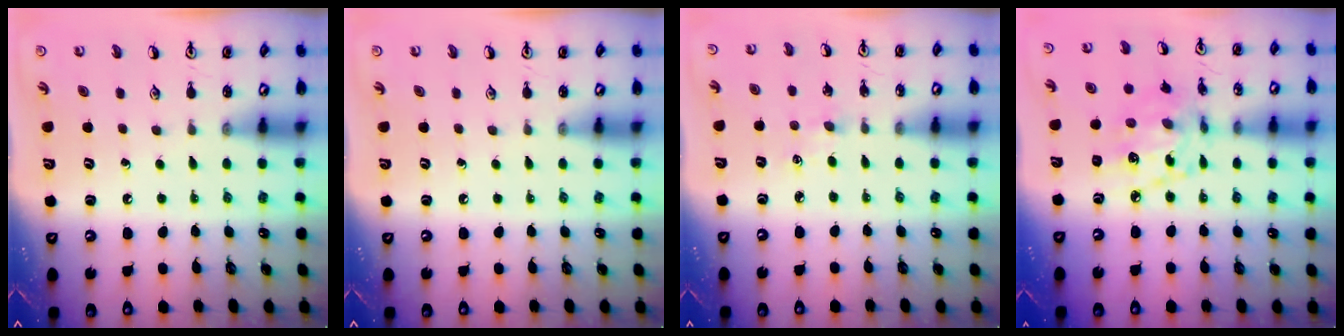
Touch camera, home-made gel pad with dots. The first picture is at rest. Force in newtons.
{"total": 0.0}
{"total": 2.5, "press": 2.5, "slide": 0.2}
{"total": 12.7, "press": 12.7, "slide": 0.7}